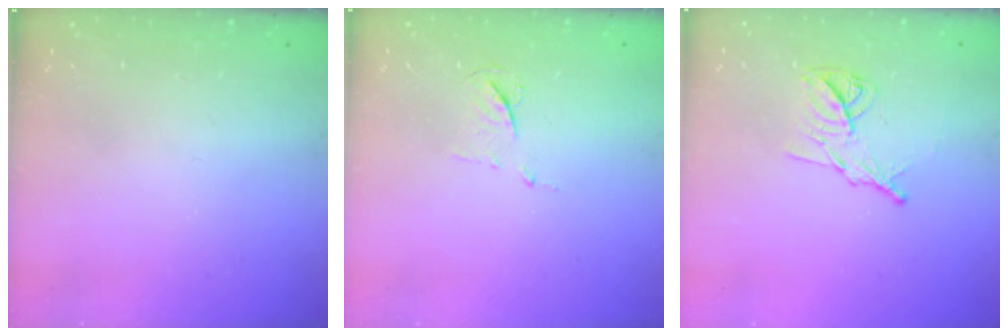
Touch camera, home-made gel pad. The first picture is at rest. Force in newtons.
{"total": 5.6, "press": 5.6, "slide": 0.8}
{"total": 10.0, "press": 10.0, "slide": 0.1}